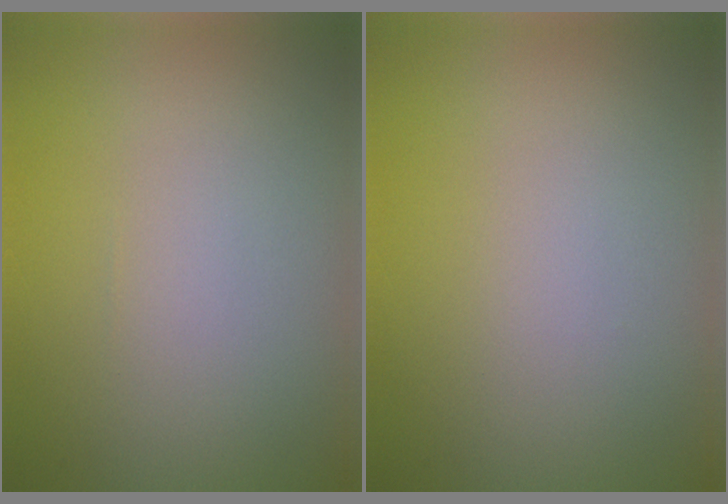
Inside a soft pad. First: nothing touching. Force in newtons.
{"total": 0.0}